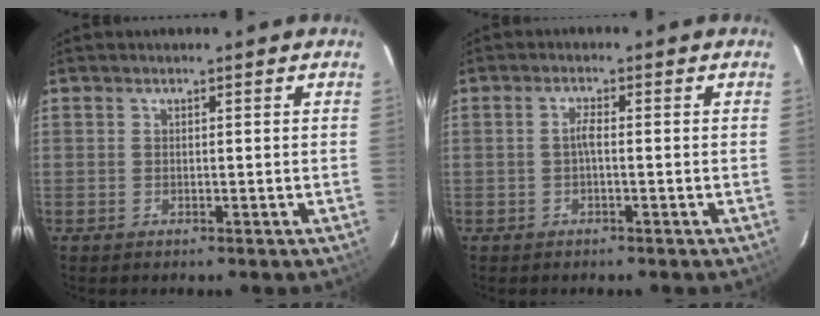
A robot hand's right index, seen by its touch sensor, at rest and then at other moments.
{"total": 1.6, "force": [-0.4, 0.2, 1.5], "torque": [-0.030, 0.005, -0.009]}